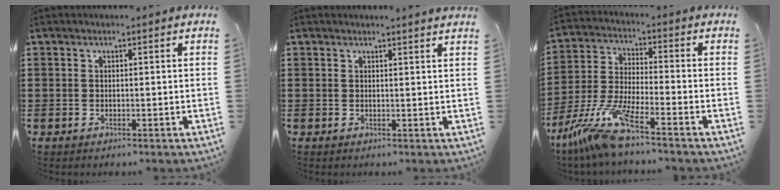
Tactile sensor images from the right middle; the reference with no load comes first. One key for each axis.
{"total": 1.1, "fx": 1.0, "fy": -0.1, "fz": 0.2, "tx": 0.003, "ty": -0.006, "tz": 0.018}
{"total": 9.7, "fx": -7.6, "fy": 0.1, "fz": 6.1, "tx": -0.146, "ty": -0.015, "tz": -0.156}